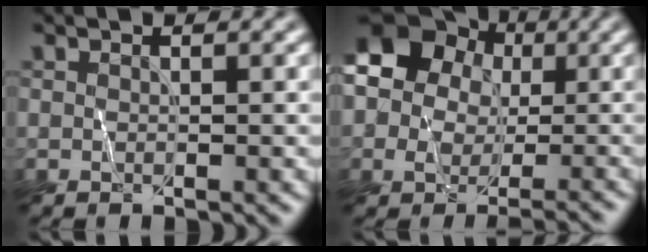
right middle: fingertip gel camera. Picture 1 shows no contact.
{"total": 11.5, "force": [-0.3, 10.3, 5.0], "torque": [-0.079, 0.038, -0.046]}